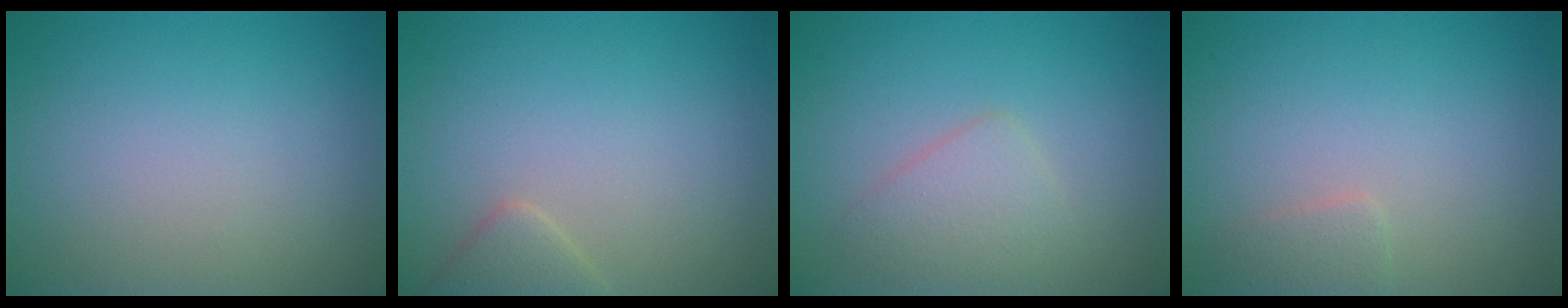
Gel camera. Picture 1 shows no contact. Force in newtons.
{"total": 1.8, "press": 1.8, "slide": 0.2}
{"total": 2.5, "press": 2.5, "slide": 0.2}
{"total": 1.2, "press": 1.2, "slide": 0.0}